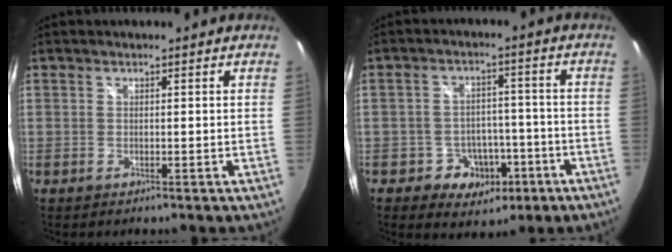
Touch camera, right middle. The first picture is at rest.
{"total": 8.4, "force": [-4.0, 6.8, 3.0], "torque": [-0.063, 0.024, -0.037]}